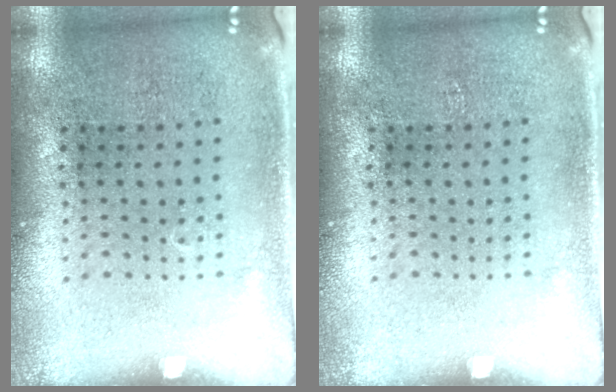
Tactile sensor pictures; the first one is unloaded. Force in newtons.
{"total": 0.0}